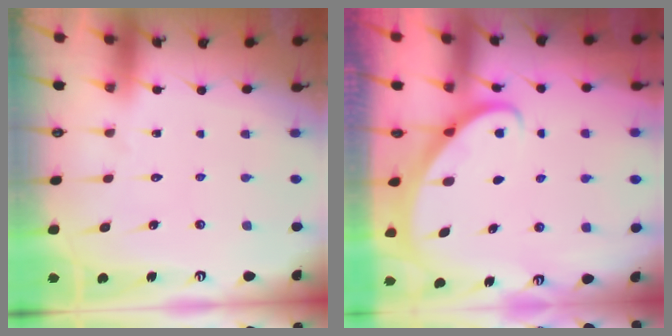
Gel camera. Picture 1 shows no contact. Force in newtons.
{"total": 2.4, "press": 2.4, "slide": 0.2}